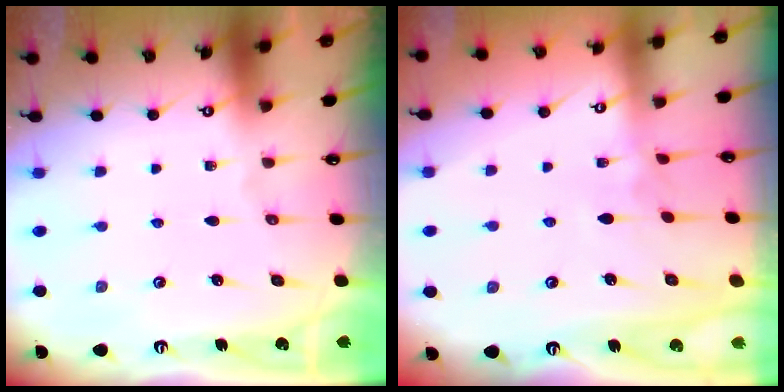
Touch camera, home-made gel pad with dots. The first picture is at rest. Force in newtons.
{"total": 5.8, "press": 5.8, "slide": 0.1}